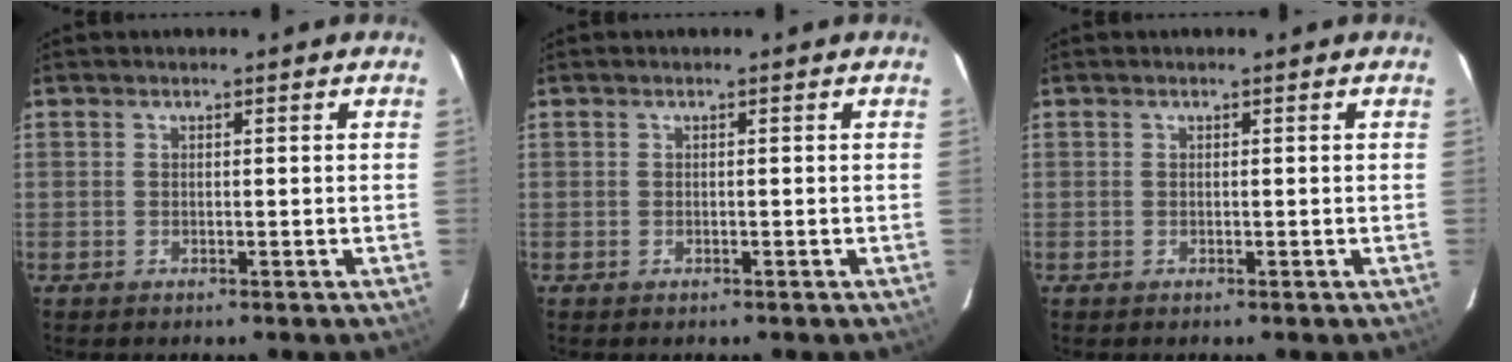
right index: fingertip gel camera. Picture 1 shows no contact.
{"total": 0.0}
{"total": 0.0}